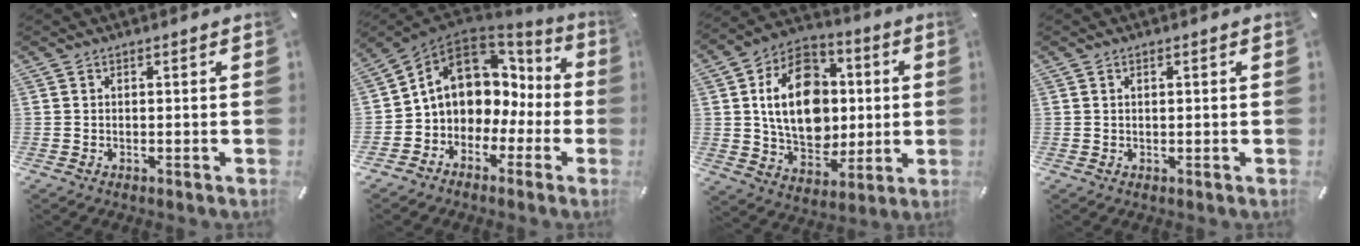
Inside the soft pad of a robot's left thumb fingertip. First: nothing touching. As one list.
[{"total": 10.5, "force": [2.6, 9.0, 4.7], "torque": [-0.105, -0.016, 0.054]}, {"total": 18.7, "force": [1.6, 14.5, 11.6], "torque": [-0.198, 0.007, 0.034]}, {"total": 0.7, "force": [0.2, 0.3, 0.5], "torque": [-0.010, 0.002, 0.004]}]